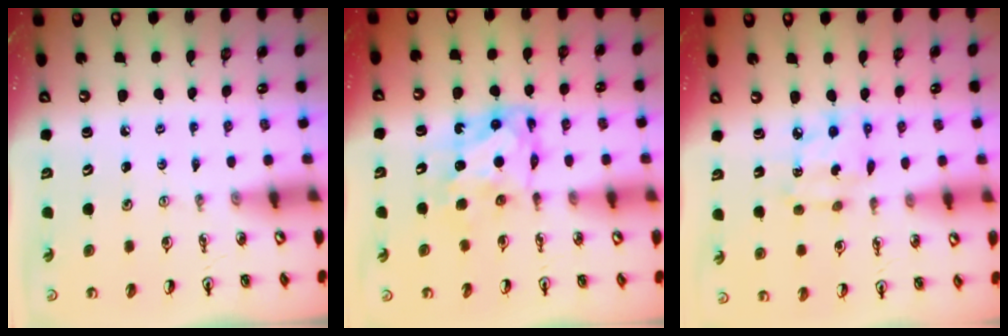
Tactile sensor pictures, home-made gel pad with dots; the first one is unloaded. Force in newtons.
{"total": 6.7, "press": 6.7, "slide": 0.4}
{"total": 6.8, "press": 6.8, "slide": 0.4}